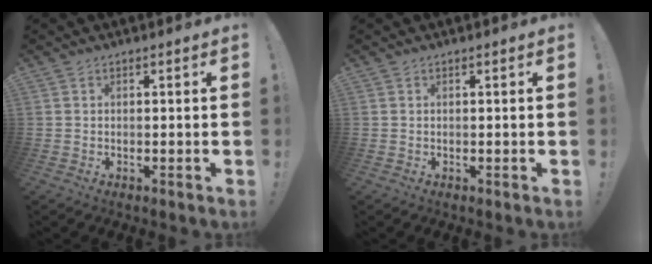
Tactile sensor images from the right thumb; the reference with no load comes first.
{"total": 0.0}